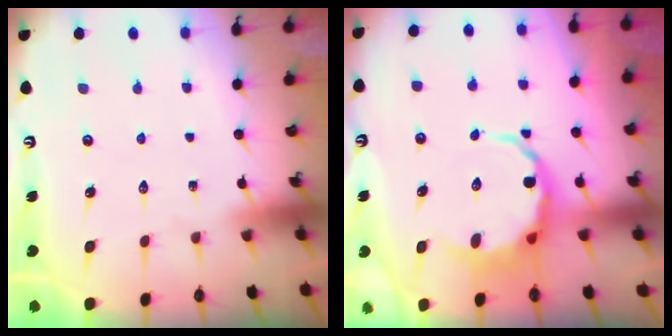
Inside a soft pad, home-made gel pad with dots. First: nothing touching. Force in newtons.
{"total": 6.5, "press": 6.0, "slide": 2.6}